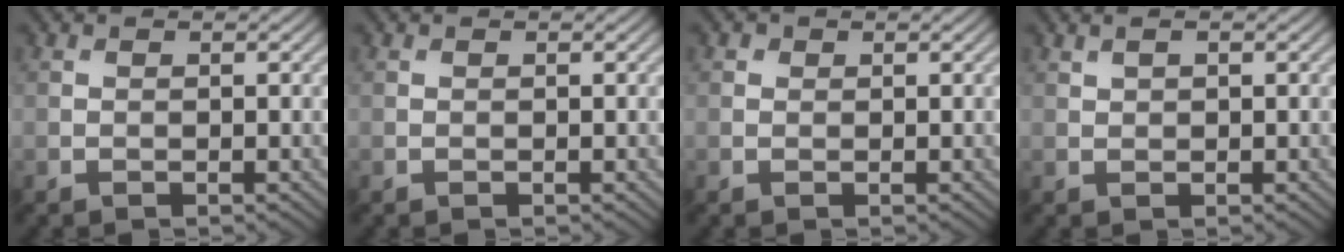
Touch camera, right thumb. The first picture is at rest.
{"total": 0.0}
{"total": 0.6, "force": [0.3, 0.5, 0.1], "torque": [0.002, -0.003, 0.003]}
{"total": 1.2, "force": [0.7, 0.5, 0.8], "torque": [-0.022, 0.003, 0.017]}